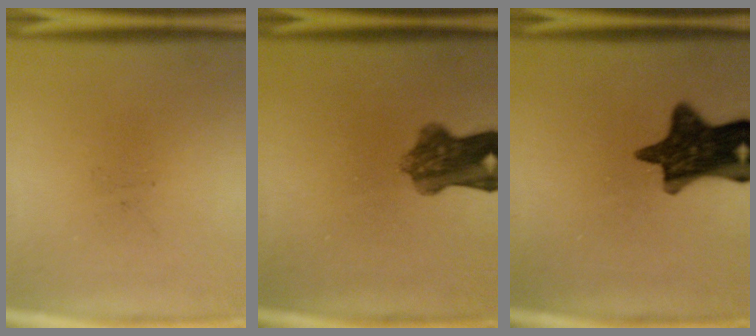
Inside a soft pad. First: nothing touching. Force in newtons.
{"total": 7.1}
{"total": 13.0}